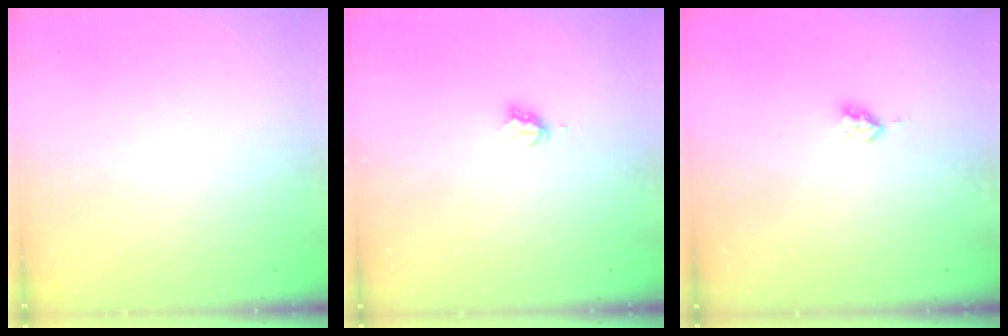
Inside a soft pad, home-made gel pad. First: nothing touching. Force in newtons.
{"total": 3.2, "press": 3.1, "slide": 0.5}
{"total": 2.8, "press": 2.8, "slide": 0.2}